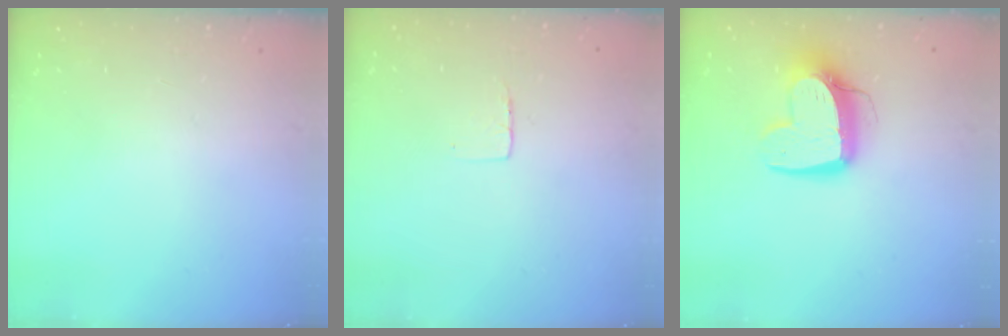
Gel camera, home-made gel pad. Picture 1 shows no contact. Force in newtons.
{"total": 3.5, "press": 3.5, "slide": 0.3}
{"total": 13.0, "press": 12.9, "slide": 1.2}